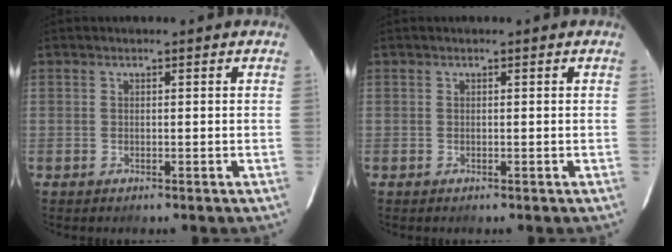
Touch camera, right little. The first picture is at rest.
{"total": 0.0}